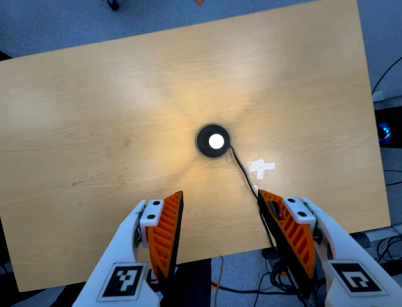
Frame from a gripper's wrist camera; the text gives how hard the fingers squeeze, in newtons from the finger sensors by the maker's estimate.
{"total": 0.0}